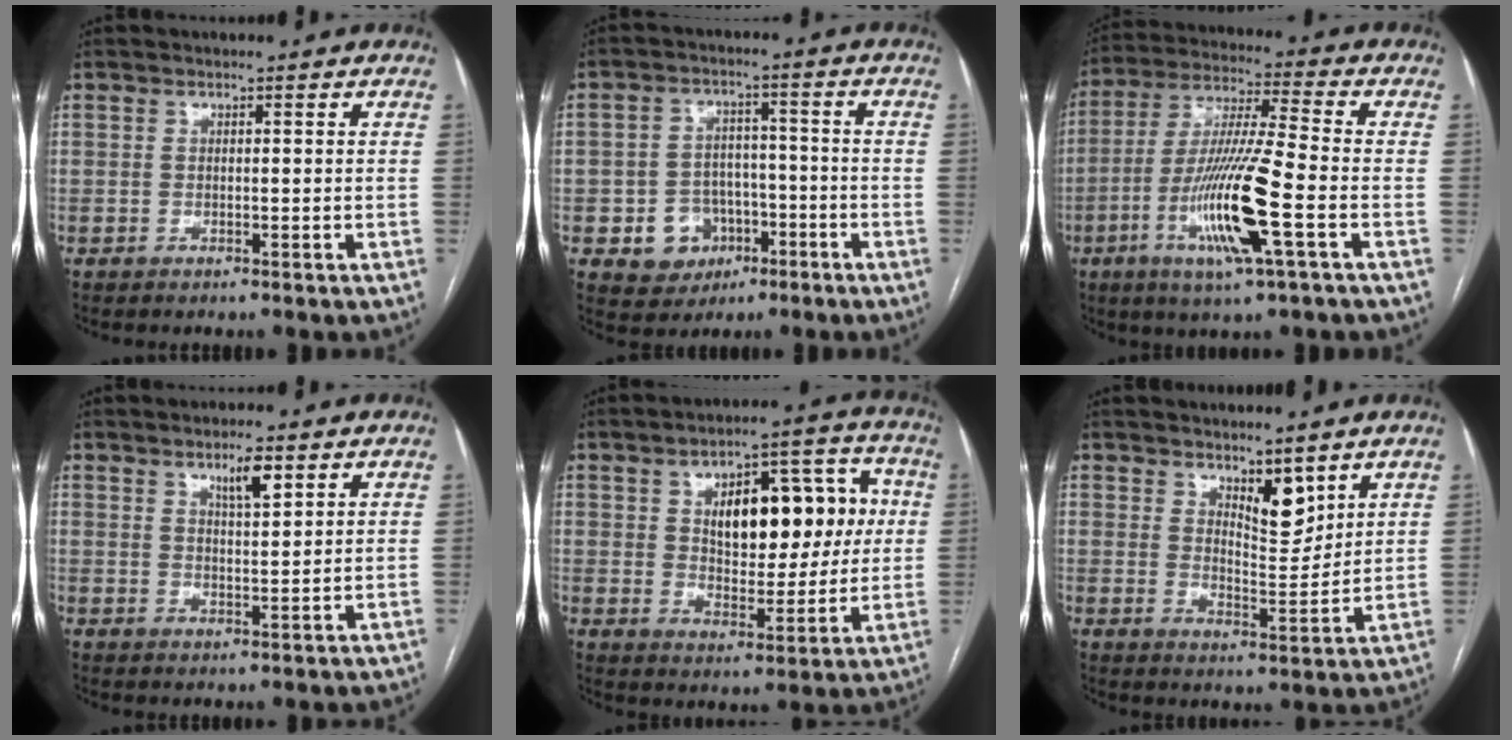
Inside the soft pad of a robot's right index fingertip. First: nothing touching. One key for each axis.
{"total": 7.6, "fx": -3.0, "fy": 6.4, "fz": 2.6, "tx": -0.044, "ty": 0.016, "tz": -0.038}
{"total": 15.3, "fx": -5.0, "fy": 0.3, "fz": 14.4, "tx": -0.291, "ty": -0.016, "tz": -0.096}
{"total": 4.2, "fx": 2.5, "fy": 0.8, "fz": 3.2, "tx": -0.057, "ty": -0.002, "tz": 0.044}
{"total": 15.1, "fx": 3.1, "fy": 7.3, "fz": 12.8, "tx": -0.179, "ty": 0.035, "tz": 0.055}
{"total": 5.7, "fx": 3.9, "fy": 2.1, "fz": 3.7, "tx": -0.061, "ty": -0.014, "tz": 0.069}